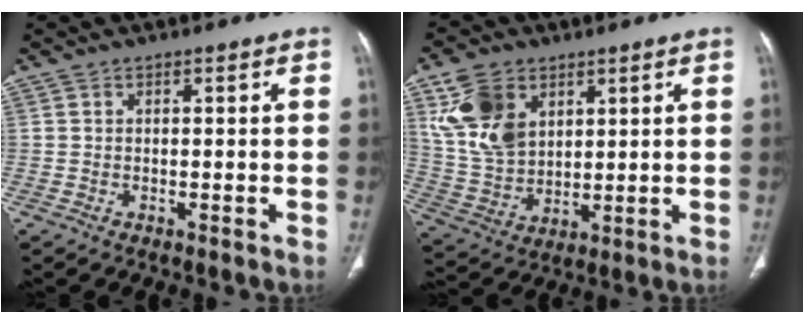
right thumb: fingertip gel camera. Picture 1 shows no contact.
{"total": 13.3, "force": [5.7, 9.0, 8.0], "torque": [-0.138, -0.020, 0.128]}